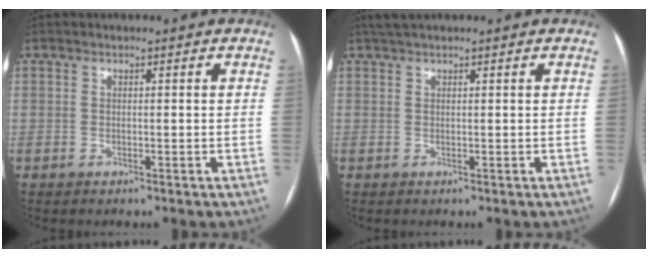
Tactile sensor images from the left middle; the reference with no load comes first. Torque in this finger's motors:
{"motor_torque": [0.19, -0.12, -0.03, 0.00]}